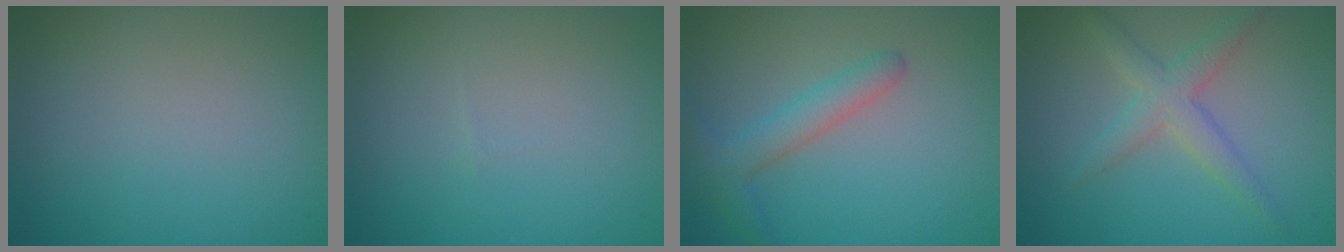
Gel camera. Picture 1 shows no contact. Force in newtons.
{"total": 0.0}
{"total": 2.8, "press": 2.7, "slide": 0.2}
{"total": 2.9, "press": 2.9, "slide": 0.1}